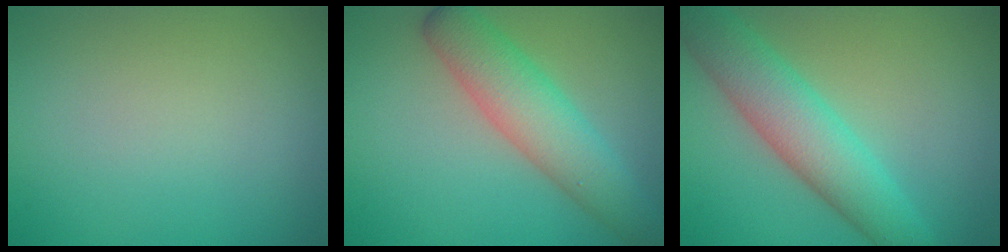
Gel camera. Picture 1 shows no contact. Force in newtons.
{"total": 5.4, "press": 5.4, "slide": 0.4}
{"total": 6.3, "press": 6.3, "slide": 0.1}